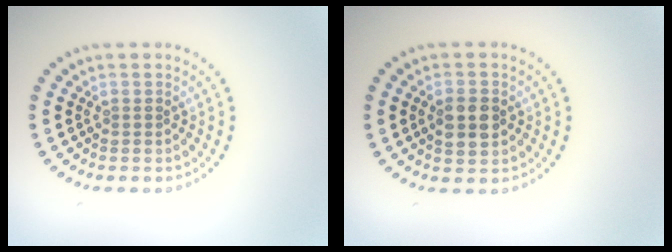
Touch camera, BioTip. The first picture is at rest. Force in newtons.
{"total": 2.9, "press": 2.9, "slide": 0.0}